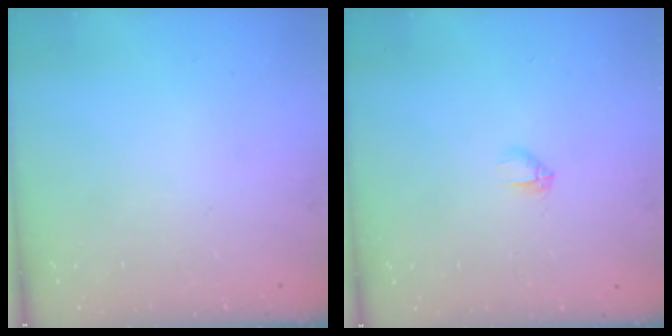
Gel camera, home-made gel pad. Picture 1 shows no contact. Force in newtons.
{"total": 2.7, "press": 2.5, "slide": 0.8}